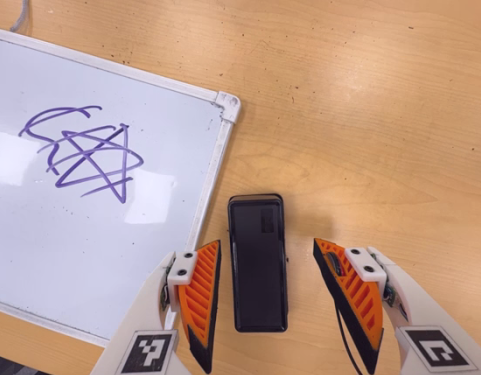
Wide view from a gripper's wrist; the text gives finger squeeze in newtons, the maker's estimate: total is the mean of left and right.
{"total": 0.0}